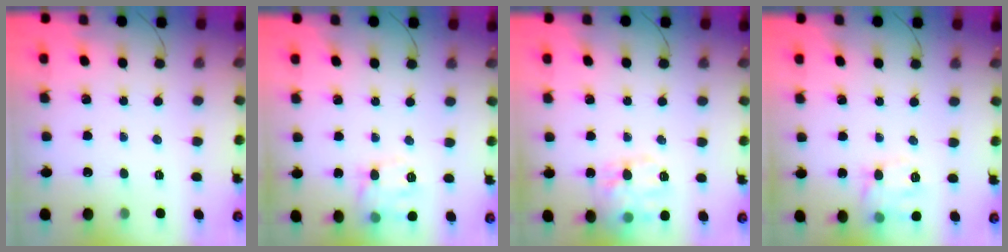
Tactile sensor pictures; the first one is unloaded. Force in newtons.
{"total": 11.5, "press": 11.4, "slide": 0.7}
{"total": 14.8, "press": 14.8, "slide": 0.8}
{"total": 11.5, "press": 11.4, "slide": 0.7}